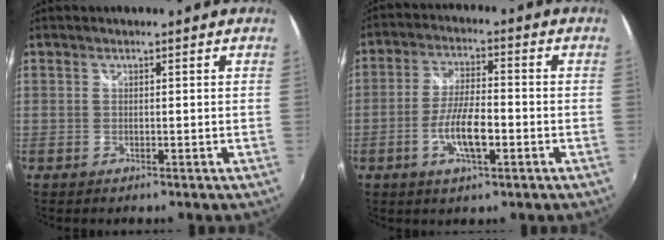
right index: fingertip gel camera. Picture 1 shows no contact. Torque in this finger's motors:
{"motor_torque": [0.39, -0.11, 0.44, 0.09]}